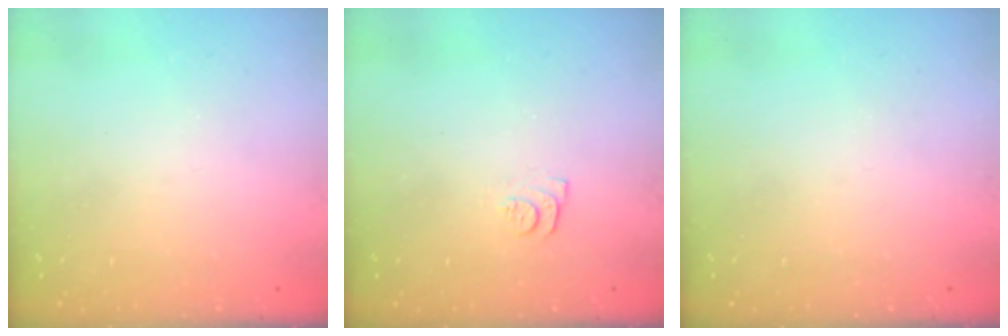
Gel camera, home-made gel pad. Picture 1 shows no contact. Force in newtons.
{"total": 5.2, "press": 5.2, "slide": 0.7}
{"total": 0.0}